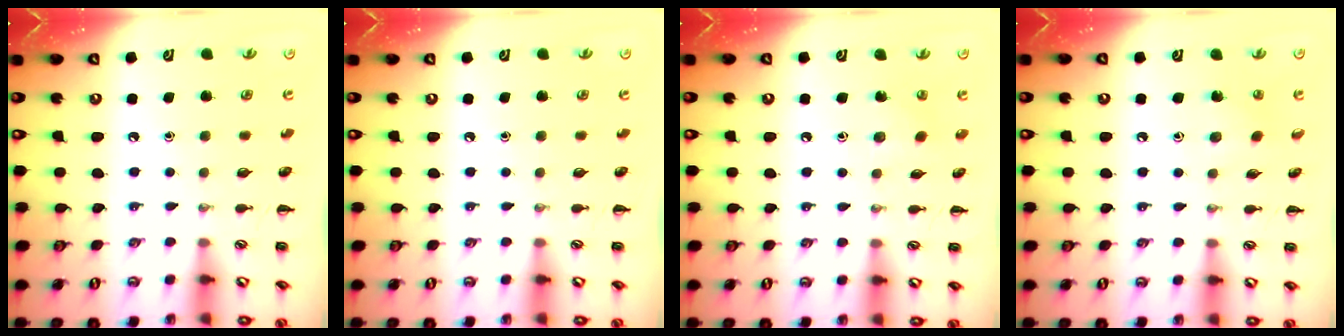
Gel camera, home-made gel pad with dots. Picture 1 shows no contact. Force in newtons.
{"total": 0.0}
{"total": 2.8, "press": 2.7, "slide": 0.9}
{"total": 6.5, "press": 6.3, "slide": 1.4}